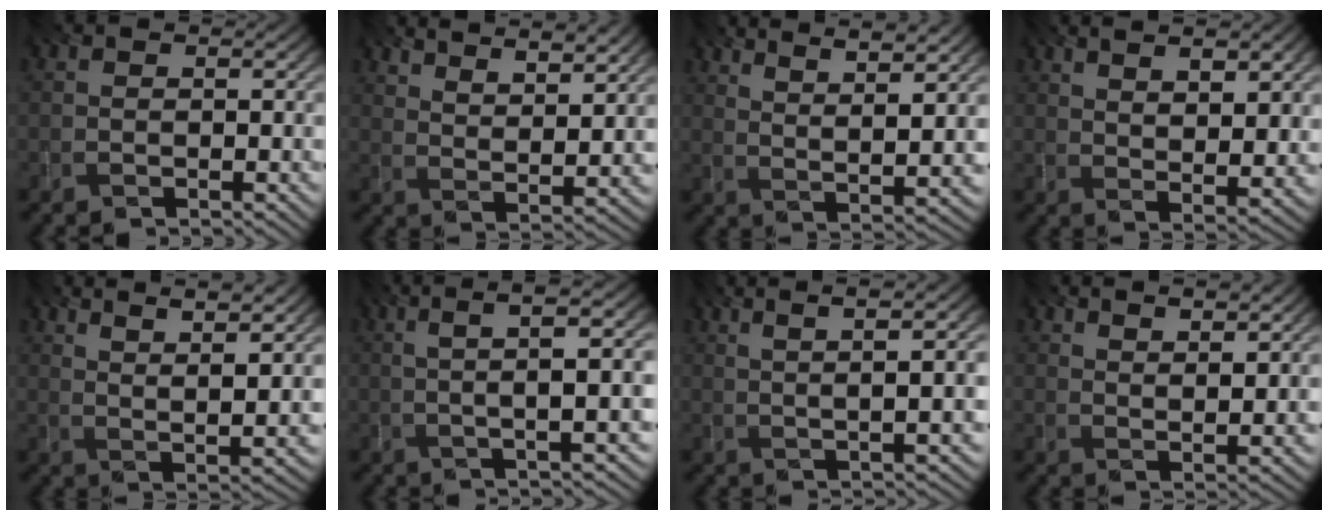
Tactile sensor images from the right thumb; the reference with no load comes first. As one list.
[{"total": 9.1, "force": [7.3, 2.0, 5.2], "torque": [-0.082, -0.016, 0.108]}, {"total": 10.6, "force": [7.3, 1.8, 7.4], "torque": [-0.117, 0.008, 0.103]}, {"total": 7.8, "force": [4.5, 2.3, 5.9], "torque": [-0.097, -0.002, 0.076]}, {"total": 10.6, "force": [7.1, 2.0, 7.6], "torque": [-0.119, 0.009, 0.099]}, {"total": 8.9, "force": [1.7, 1.1, 8.6], "torque": [-0.124, 0.028, 0.021]}, {"total": 7.7, "force": [3.6, 0.5, 6.8], "torque": [-0.104, 0.026, 0.052]}, {"total": 6.9, "force": [5.4, 1.2, 4.1], "torque": [-0.060, -0.013, 0.086]}]